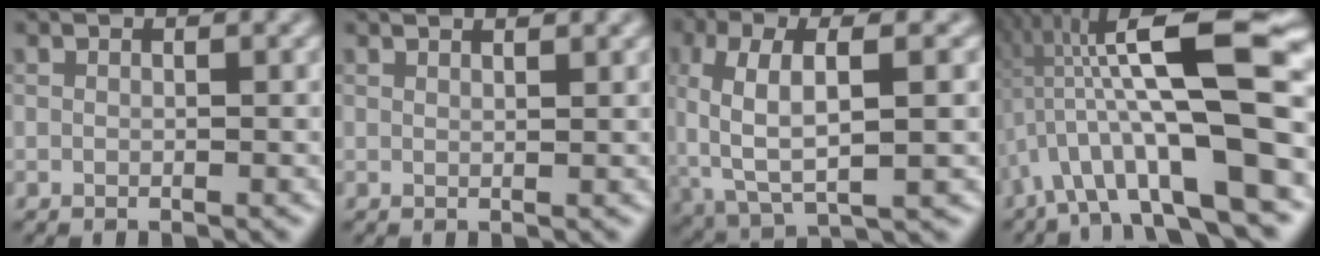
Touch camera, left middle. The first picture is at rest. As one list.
[{"total": 1.9, "force": [1.5, 0.6, 0.9], "torque": [-0.001, 0.003, 0.005]}, {"total": 7.7, "force": [0.6, 3.1, 7.0], "torque": [-0.149, 0.003, 0.006]}, {"total": 14.5, "force": [-0.5, 3.7, 14.0], "torque": [-0.226, 0.031, -0.009]}]